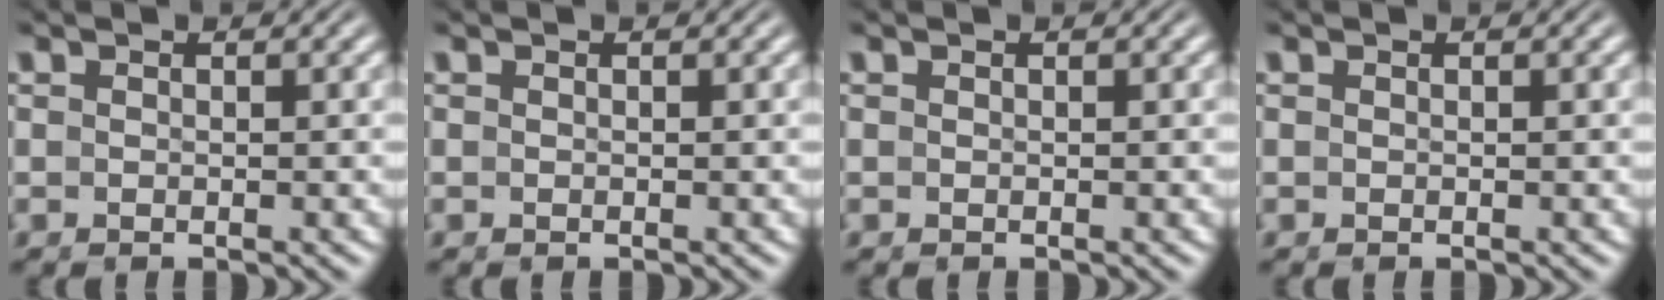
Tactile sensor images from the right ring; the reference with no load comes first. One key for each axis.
{"total": 0.0}
{"total": 0.0}
{"total": 0.0}